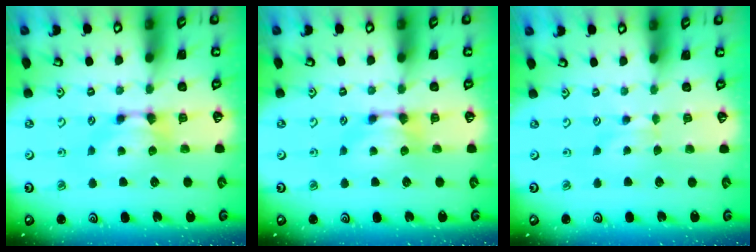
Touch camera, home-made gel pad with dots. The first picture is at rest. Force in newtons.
{"total": 0.0}
{"total": 2.4, "press": 2.4, "slide": 0.4}